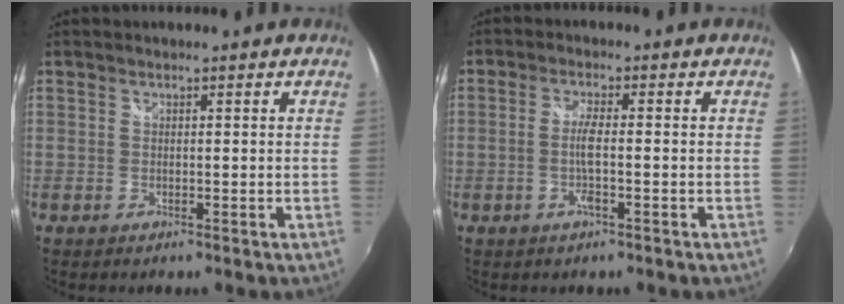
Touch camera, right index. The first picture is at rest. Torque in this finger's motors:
{"motor_torque": [1.22, 0.92, 0.12, 0.05]}